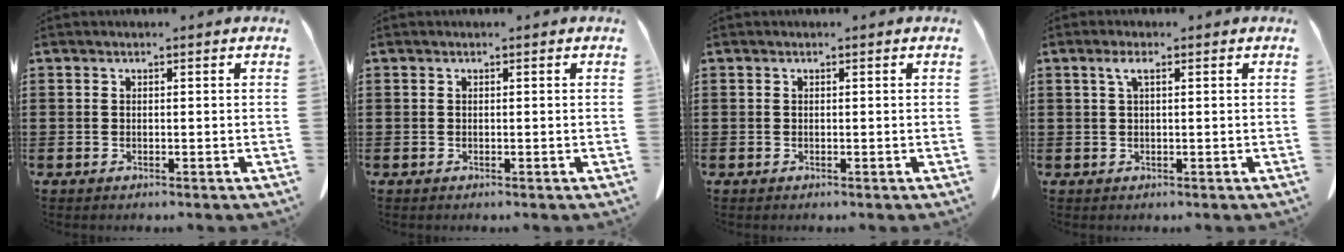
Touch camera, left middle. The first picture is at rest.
{"total": 0.0}
{"total": 0.0}
{"total": 2.0, "force": [0.6, 0.5, 1.9], "torque": [-0.039, 0.005, 0.010]}